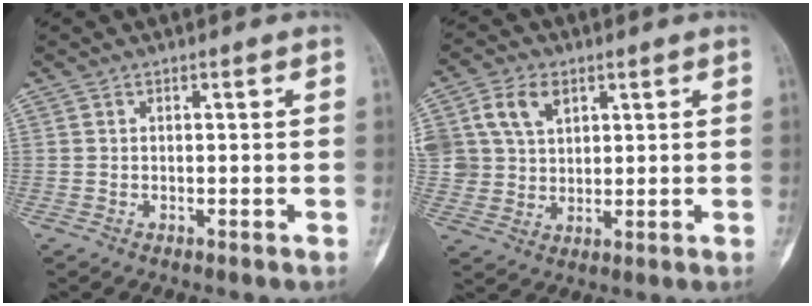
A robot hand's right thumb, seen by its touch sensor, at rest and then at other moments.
{"total": 10.9, "force": [4.4, 8.0, 6.0], "torque": [-0.112, -0.002, 0.092]}